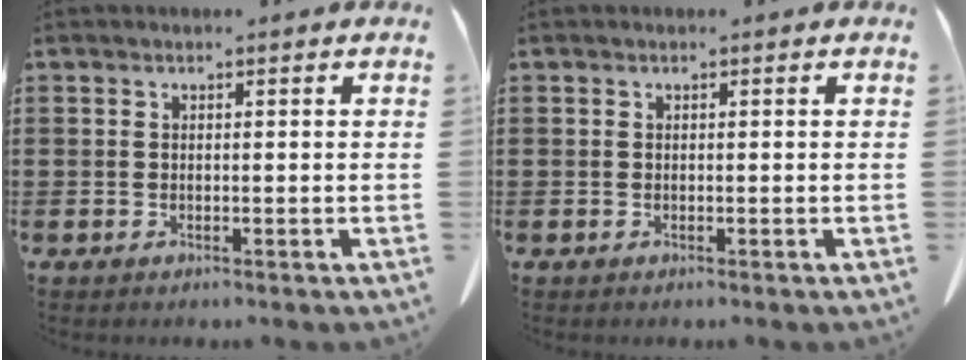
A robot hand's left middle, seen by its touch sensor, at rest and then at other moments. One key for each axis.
{"total": 0.0}